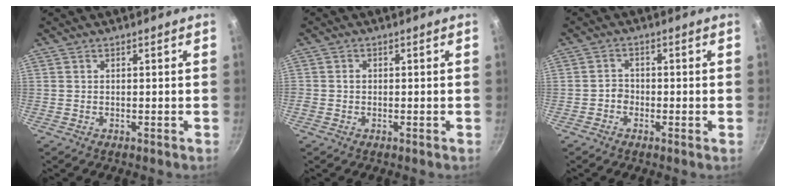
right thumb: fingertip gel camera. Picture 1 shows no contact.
{"total": 1.1, "force": [-0.1, 1.0, 0.4], "torque": [-0.006, 0.004, -0.003]}
{"total": 1.9, "force": [-1.0, 1.5, 0.7], "torque": [-0.003, 0.013, -0.021]}